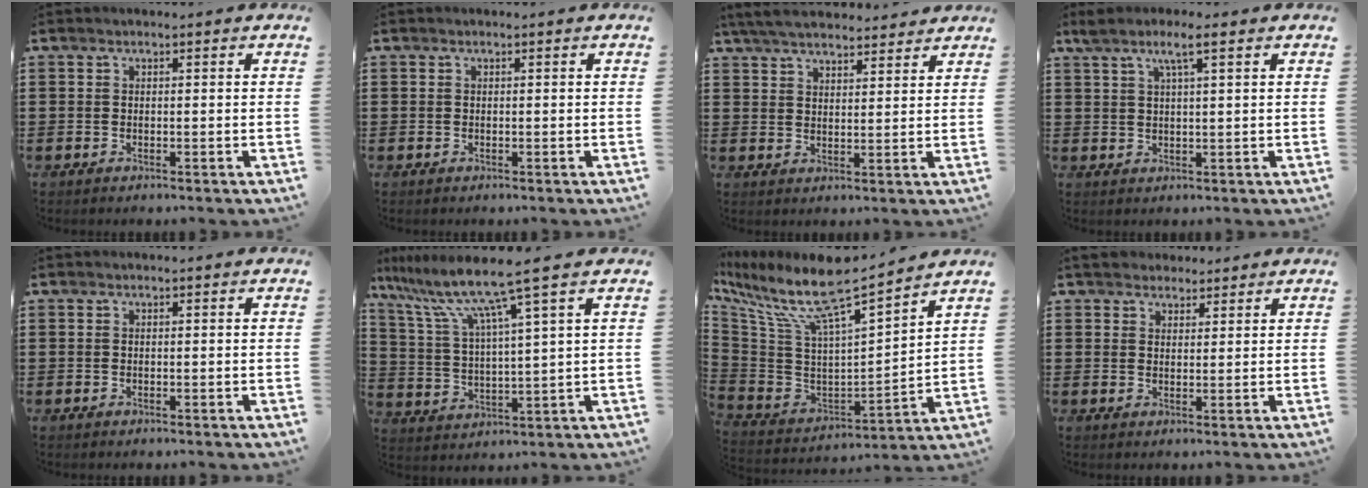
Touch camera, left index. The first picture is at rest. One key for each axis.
{"total": 0.0}
{"total": 5.5, "fx": 5.1, "fy": 0.9, "fz": 1.7, "tx": -0.049, "ty": -0.012, "tz": 0.095}
{"total": 4.0, "fx": 1.9, "fy": 0.4, "fz": 3.5, "tx": -0.073, "ty": 0.004, "tz": 0.029}
{"total": 0.0}
{"total": 9.8, "fx": 7.0, "fy": -0.5, "fz": 6.8, "tx": -0.157, "ty": -0.034, "tz": 0.113}
{"total": 10.1, "fx": 7.5, "fy": 1.2, "fz": 6.6, "tx": -0.156, "ty": -0.060, "tz": 0.122}
{"total": 3.2, "fx": 2.8, "fy": 1.5, "fz": 0.2, "tx": -0.006, "ty": 0.000, "tz": 0.053}